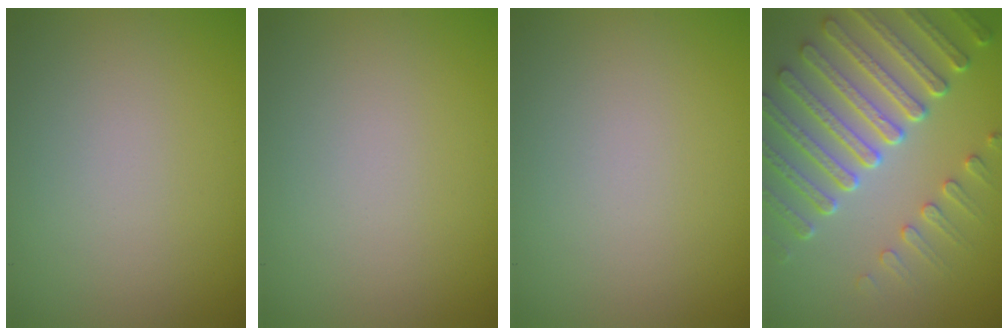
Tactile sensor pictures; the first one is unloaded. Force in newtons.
{"total": 0.0}
{"total": 0.0}
{"total": 7.6, "press": 5.7, "slide": 5.1}